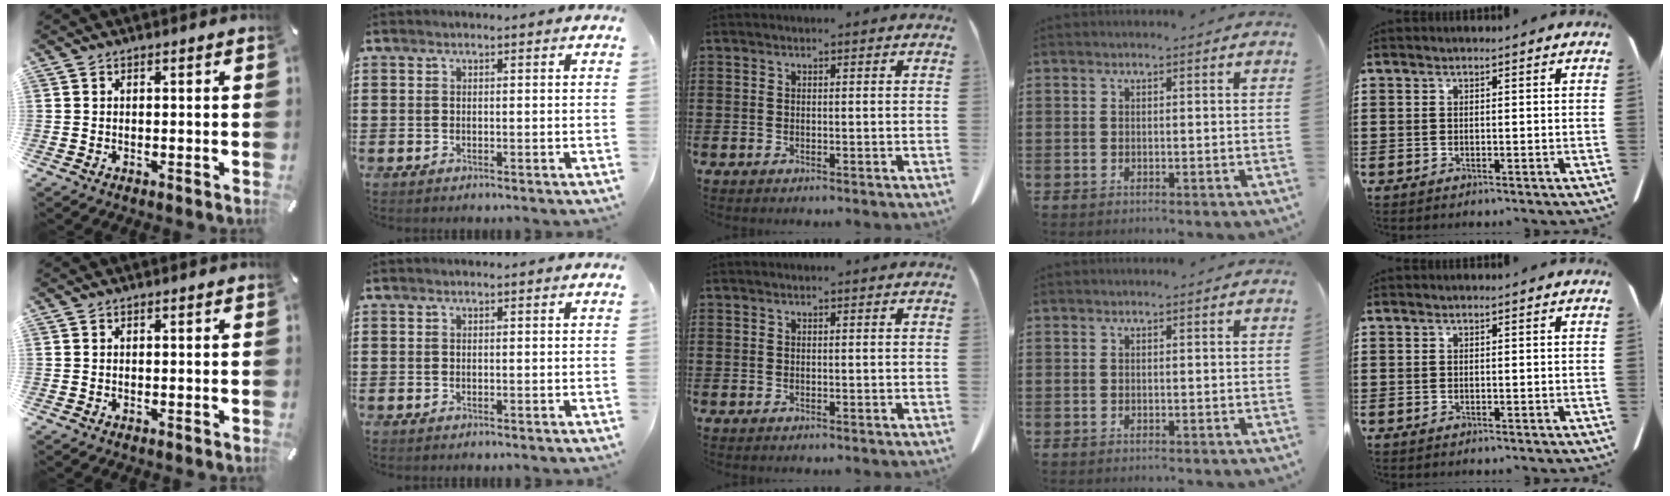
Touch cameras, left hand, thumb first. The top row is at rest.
{}